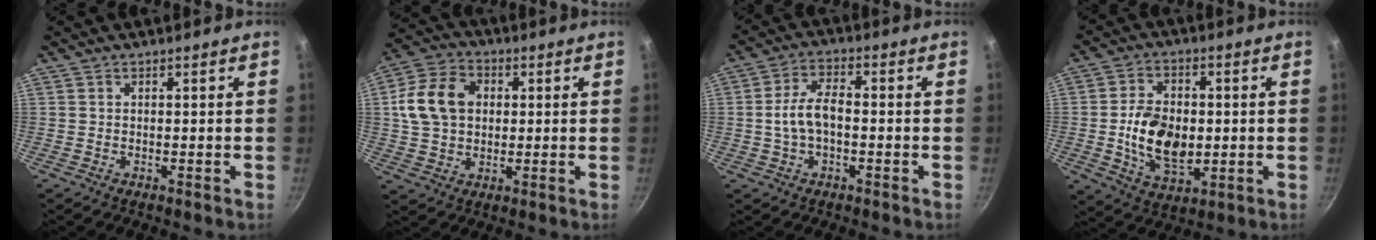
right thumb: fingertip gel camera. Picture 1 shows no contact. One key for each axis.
{"total": 12.7, "fx": 2.1, "fy": 9.6, "fz": 8.0, "tx": -0.129, "ty": 0.014, "tz": 0.027}
{"total": 9.8, "fx": -0.7, "fy": 5.7, "fz": 7.9, "tx": -0.130, "ty": 0.033, "tz": -0.019}
{"total": 12.4, "fx": -0.8, "fy": 8.0, "fz": 9.5, "tx": -0.149, "ty": -0.003, "tz": -0.011}